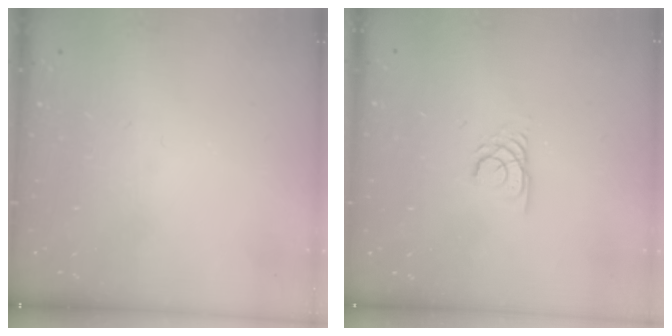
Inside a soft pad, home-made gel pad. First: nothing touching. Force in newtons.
{"total": 2.2, "press": 2.2, "slide": 0.1}